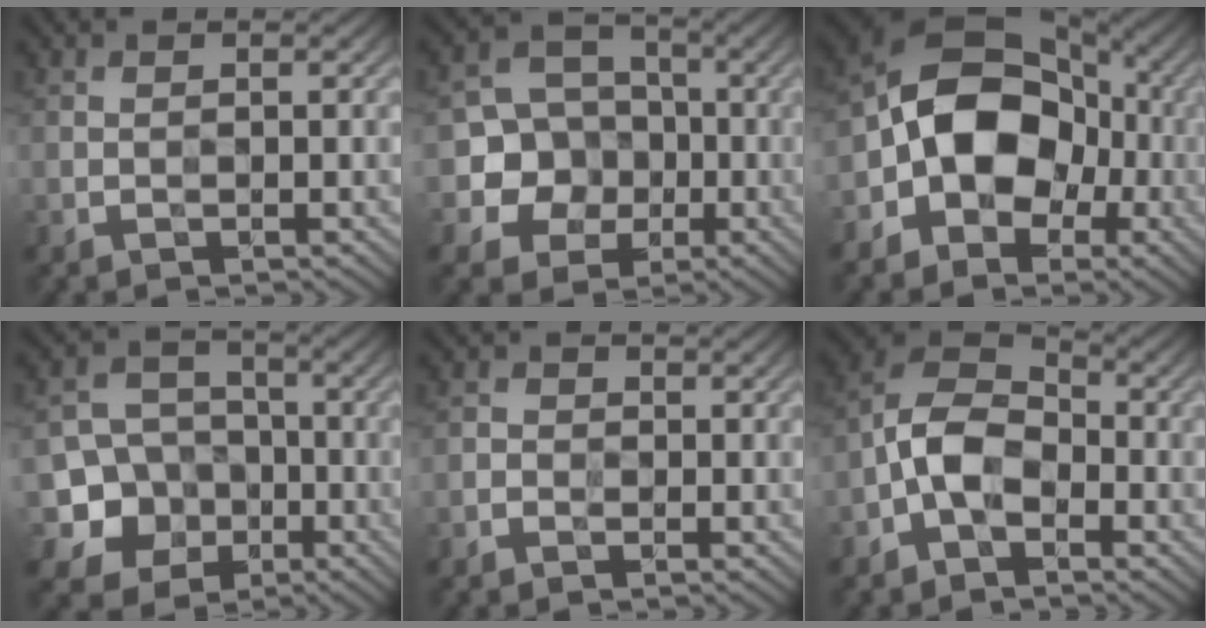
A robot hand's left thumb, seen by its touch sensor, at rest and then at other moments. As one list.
[{"total": 8.1, "force": [-1.8, 7.4, 2.8], "torque": [-0.050, -0.006, -0.065]}, {"total": 10.8, "force": [-2.4, 8.2, 6.7], "torque": [-0.098, 0.007, -0.069]}, {"total": 9.8, "force": [-3.3, 8.8, 2.7], "torque": [-0.074, -0.016, -0.092]}, {"total": 1.0, "force": [-0.5, 0.8, 0.0], "torque": [0.004, 0.000, -0.017]}, {"total": 6.9, "force": [-2.4, 4.4, 4.8], "torque": [-0.098, 0.012, -0.064]}]